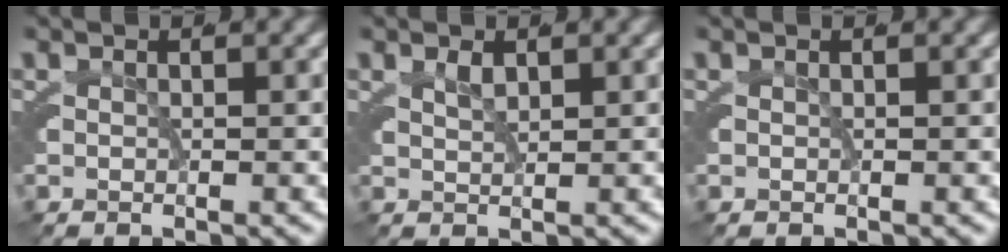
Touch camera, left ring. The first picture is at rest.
{"total": 0.5, "force": [0.3, -0.4, 0.0], "torque": [0.003, -0.005, 0.012]}
{"total": 0.0}